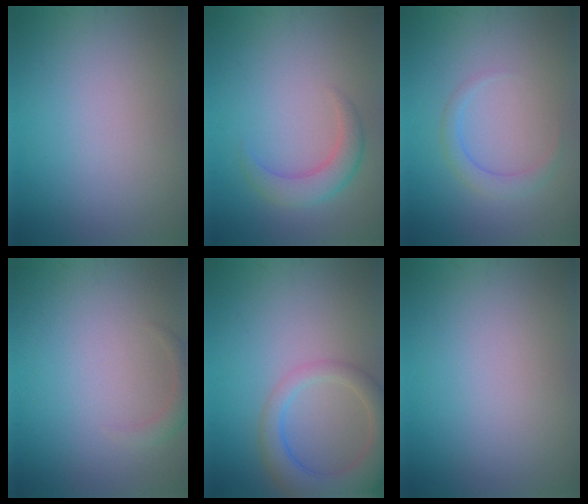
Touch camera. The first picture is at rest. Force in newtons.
{"total": 3.0, "press": 3.0, "slide": 0.1}
{"total": 1.7, "press": 1.7, "slide": 0.1}
{"total": 1.3, "press": 1.3, "slide": 0.1}
{"total": 5.6, "press": 5.6, "slide": 0.4}
{"total": 0.0}